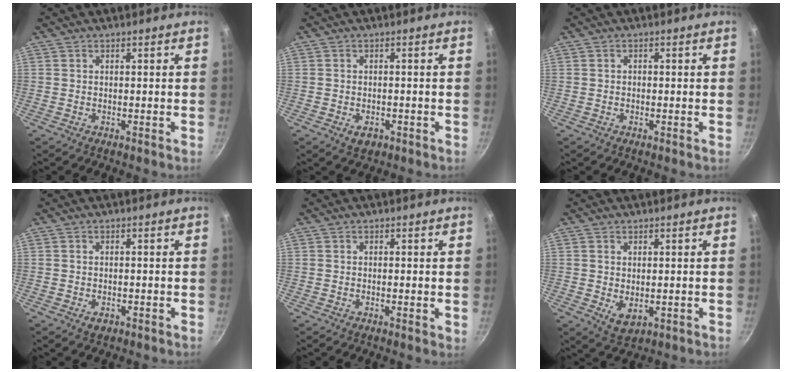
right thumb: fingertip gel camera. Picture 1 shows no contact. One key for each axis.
{"total": 2.7, "fx": -1.2, "fy": 1.8, "fz": 1.6, "tx": -0.024, "ty": 0.006, "tz": -0.011}
{"total": 0.6, "fx": -0.2, "fy": 0.5, "fz": 0.2, "tx": -0.003, "ty": 0.002, "tz": -0.004}
{"total": 1.5, "fx": -0.7, "fy": 1.1, "fz": 0.8, "tx": -0.013, "ty": 0.000, "tz": -0.007}
{"total": 1.0, "fx": -0.1, "fy": 0.3, "fz": 1.0, "tx": -0.014, "ty": -0.001, "tz": -0.004}
{"total": 3.8, "fx": -0.1, "fy": 2.4, "fz": 2.9, "tx": -0.046, "ty": -0.015, "tz": 0.007}